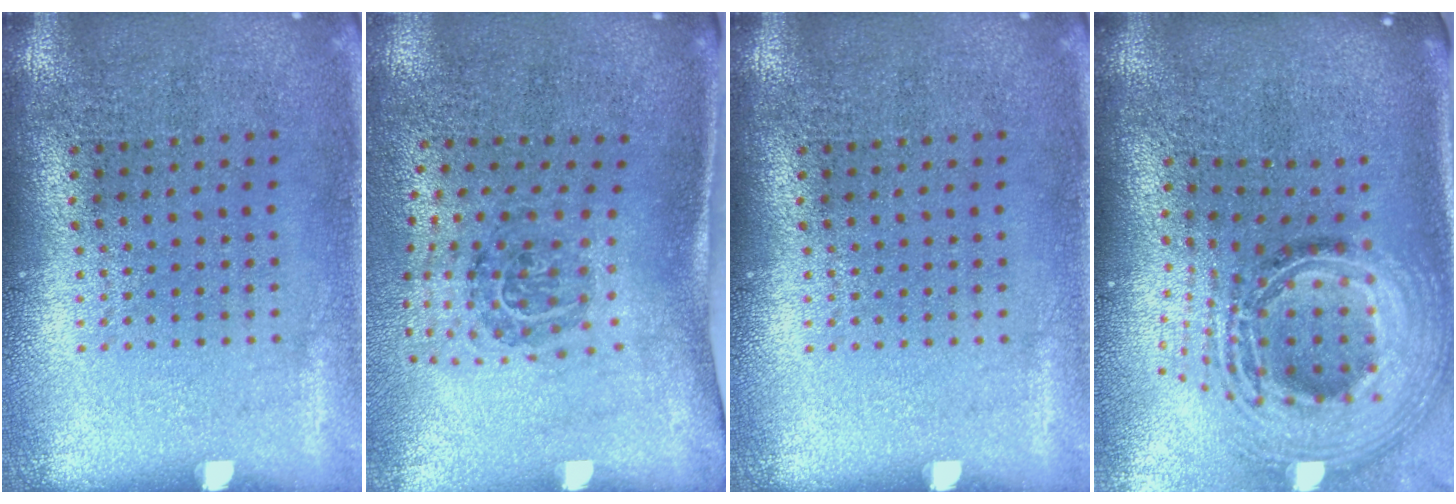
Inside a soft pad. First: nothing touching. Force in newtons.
{"total": 1.9, "press": 1.2, "slide": 1.4}
{"total": 0.0}
{"total": 2.9, "press": 2.0, "slide": 2.1}